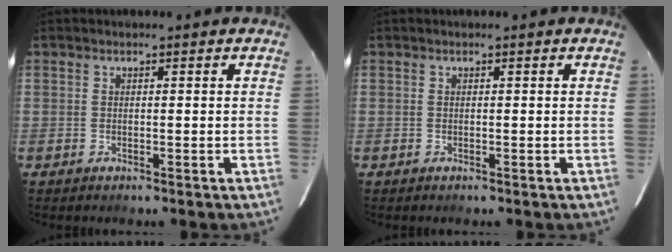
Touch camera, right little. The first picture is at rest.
{"total": 0.0}